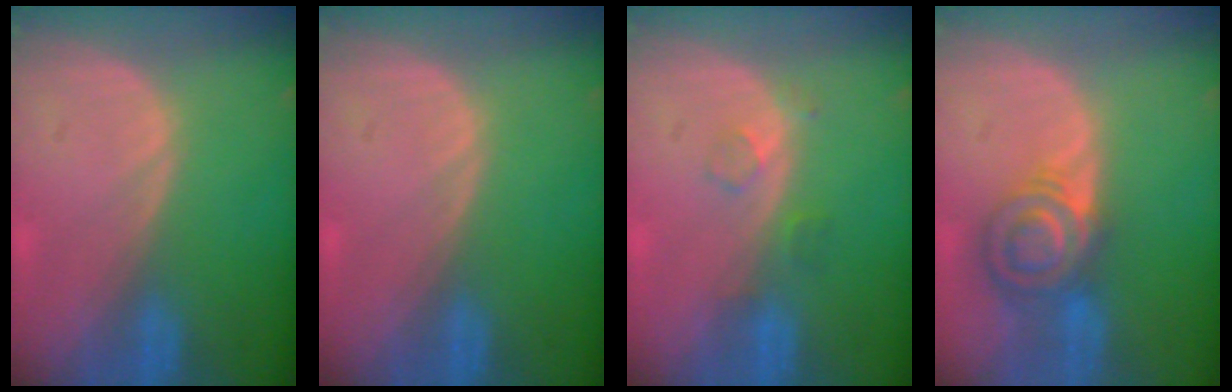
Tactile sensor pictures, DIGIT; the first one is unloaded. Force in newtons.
{"total": 0.0}
{"total": 2.1, "press": 2.1, "slide": 0.2}
{"total": 6.9, "press": 6.4, "slide": 2.5}